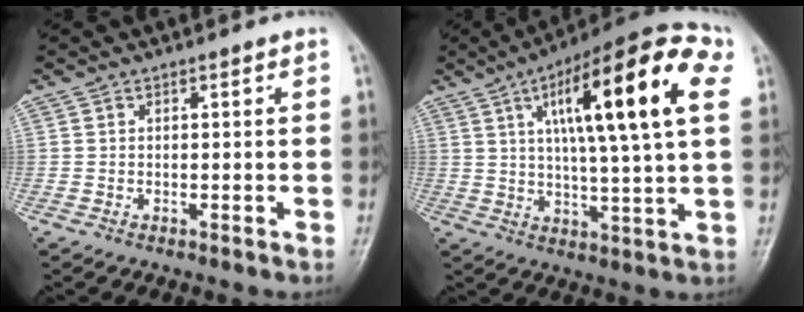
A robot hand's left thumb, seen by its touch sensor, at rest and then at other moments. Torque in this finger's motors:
{"motor_torque": [0.84, 0.83, 2.35, -0.42, 0.22]}